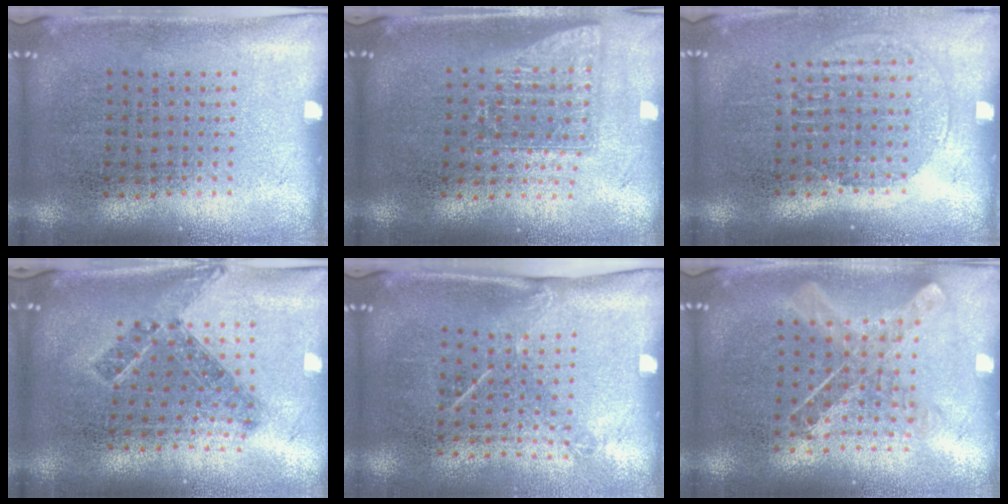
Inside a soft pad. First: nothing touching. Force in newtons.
{"total": 1.7, "press": 1.3, "slide": 1.0}
{"total": 1.4, "press": 1.1, "slide": 0.7}
{"total": 1.1, "press": 0.9, "slide": 0.7}
{"total": 1.5, "press": 1.0, "slide": 1.1}
{"total": 0.9, "press": 0.9, "slide": 0.2}